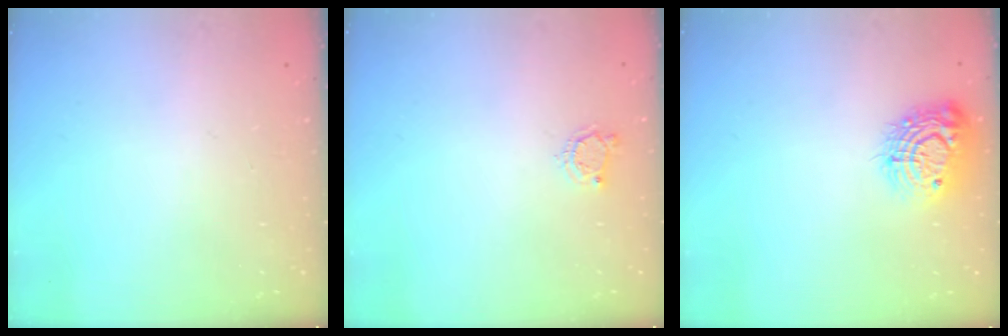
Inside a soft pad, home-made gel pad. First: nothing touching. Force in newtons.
{"total": 3.9, "press": 3.8, "slide": 0.5}
{"total": 13.1, "press": 13.1, "slide": 0.8}